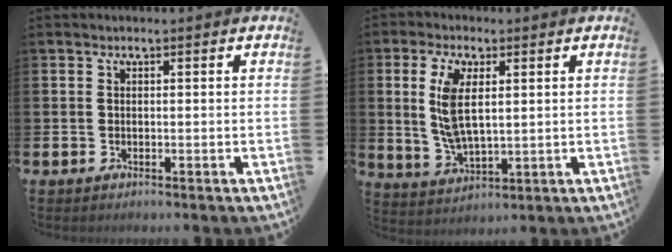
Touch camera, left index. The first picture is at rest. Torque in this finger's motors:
{"motor_torque": [1.69, 0.41, 0.28, 0.11]}